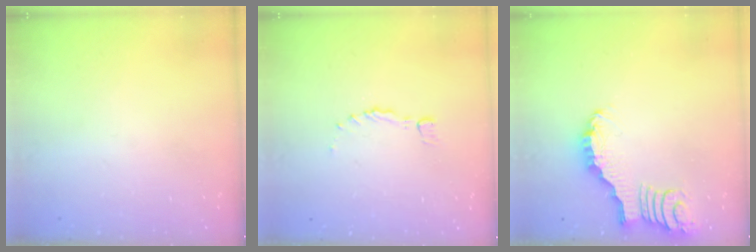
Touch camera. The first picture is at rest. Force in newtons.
{"total": 0.0}
{"total": 2.2, "press": 2.2, "slide": 0.4}